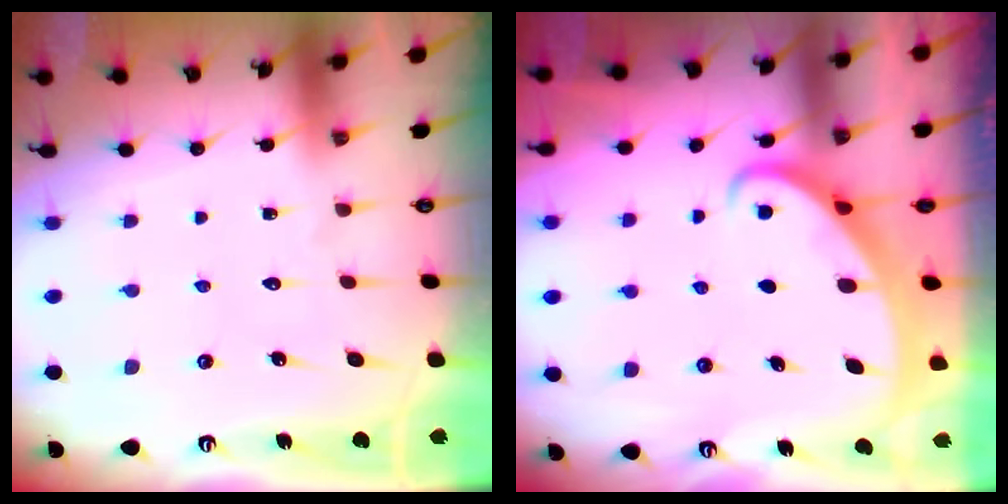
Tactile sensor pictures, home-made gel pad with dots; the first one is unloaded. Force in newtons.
{"total": 2.4, "press": 2.4, "slide": 0.3}